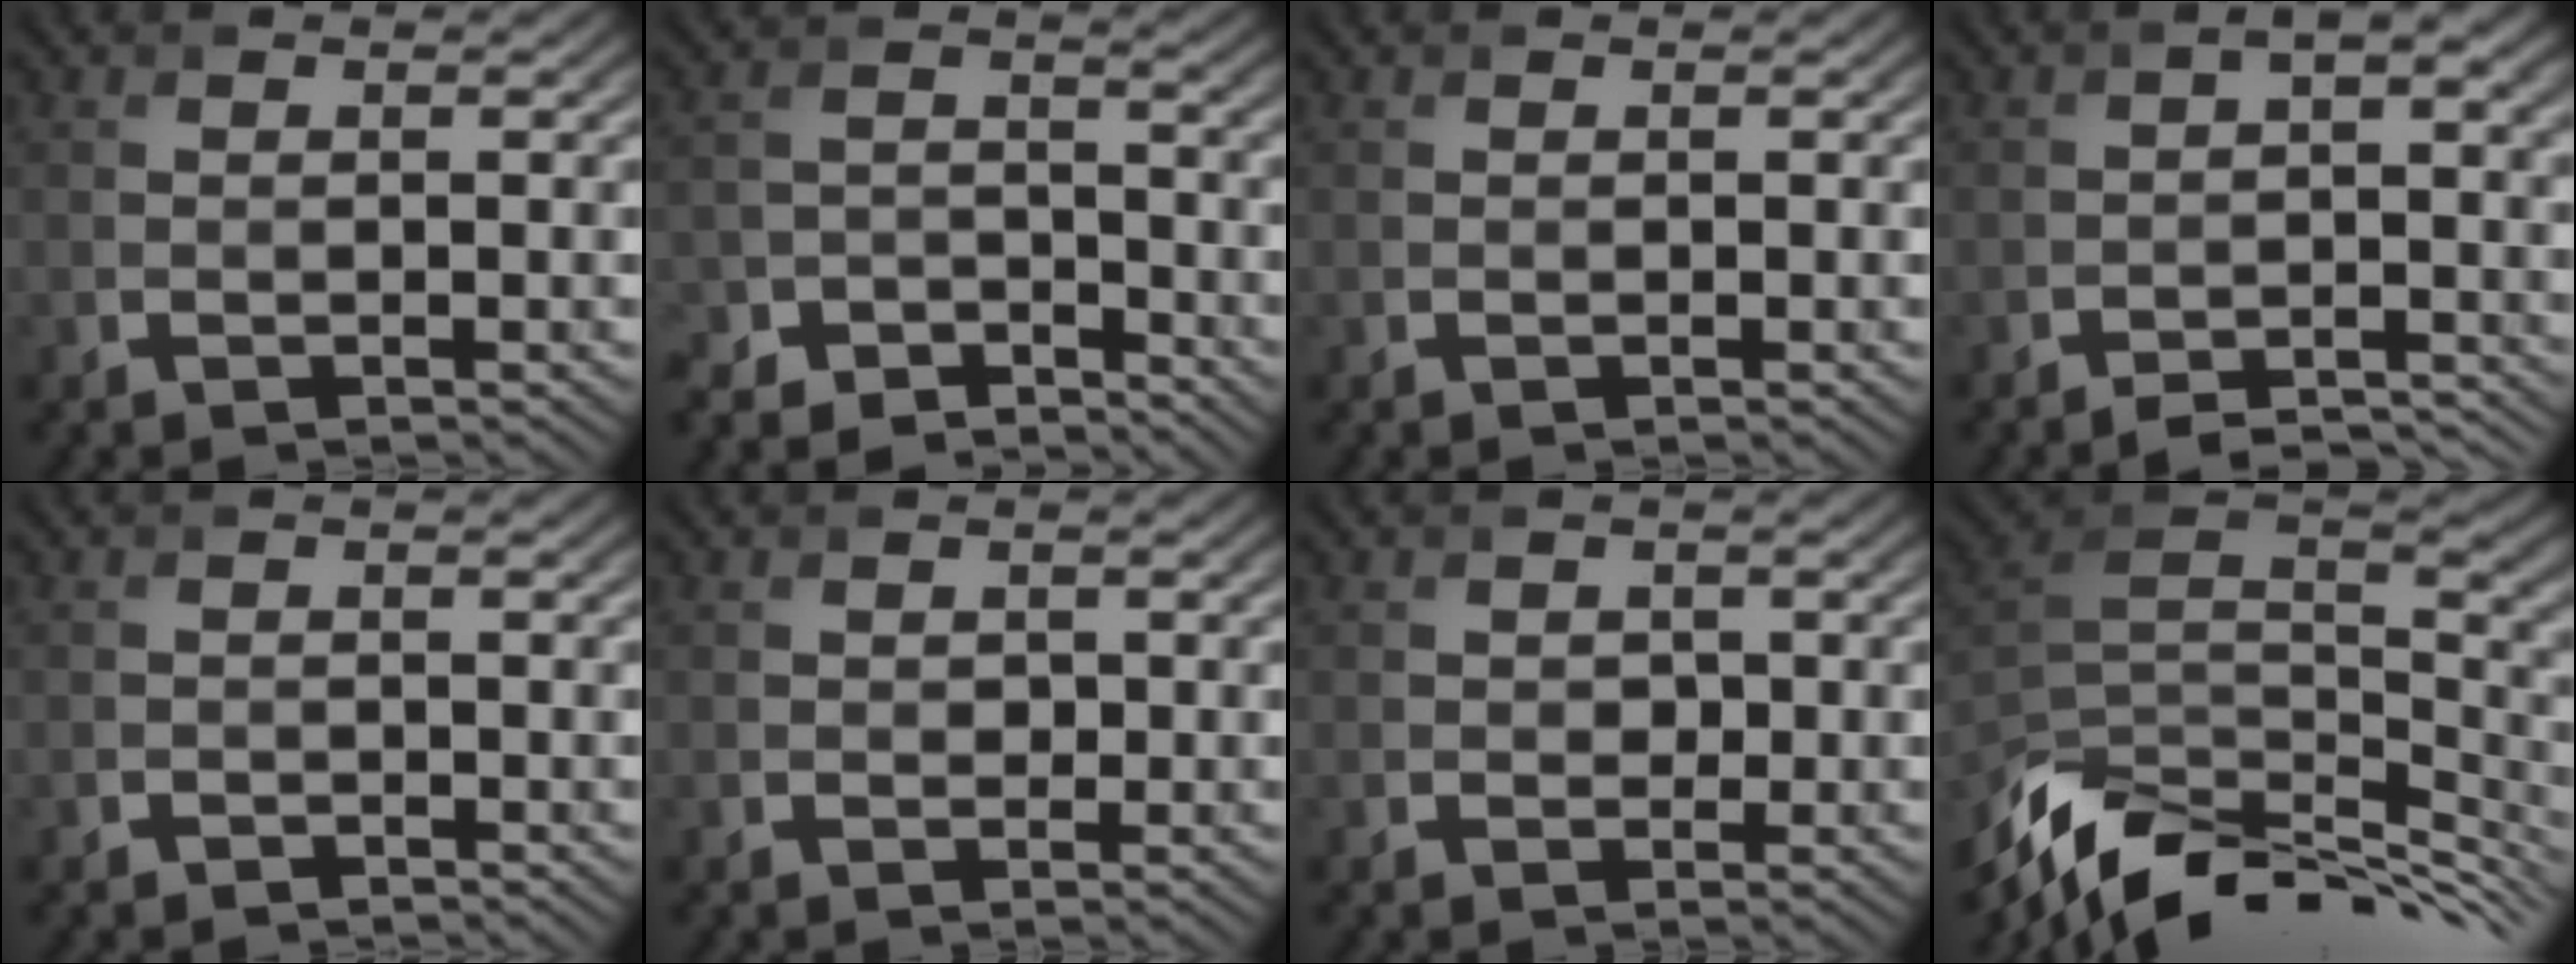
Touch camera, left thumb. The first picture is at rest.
{"total": 7.6, "force": [-7.1, 2.1, 1.6], "torque": [-0.036, -0.005, -0.139]}
{"total": 0.0}
{"total": 5.6, "force": [-3.5, 1.4, 4.2], "torque": [-0.057, -0.003, -0.057]}
{"total": 0.7, "force": [-0.6, 0.4, 0.0], "torque": [0.001, -0.004, -0.013]}
{"total": 0.8, "force": [0.0, 0.7, 0.3], "torque": [-0.005, -0.008, -0.003]}
{"total": 1.2, "force": [0.0, 1.1, 0.6], "torque": [-0.012, -0.008, -0.003]}
{"total": 13.6, "force": [-6.3, 6.0, 10.5], "torque": [-0.237, -0.017, -0.106]}